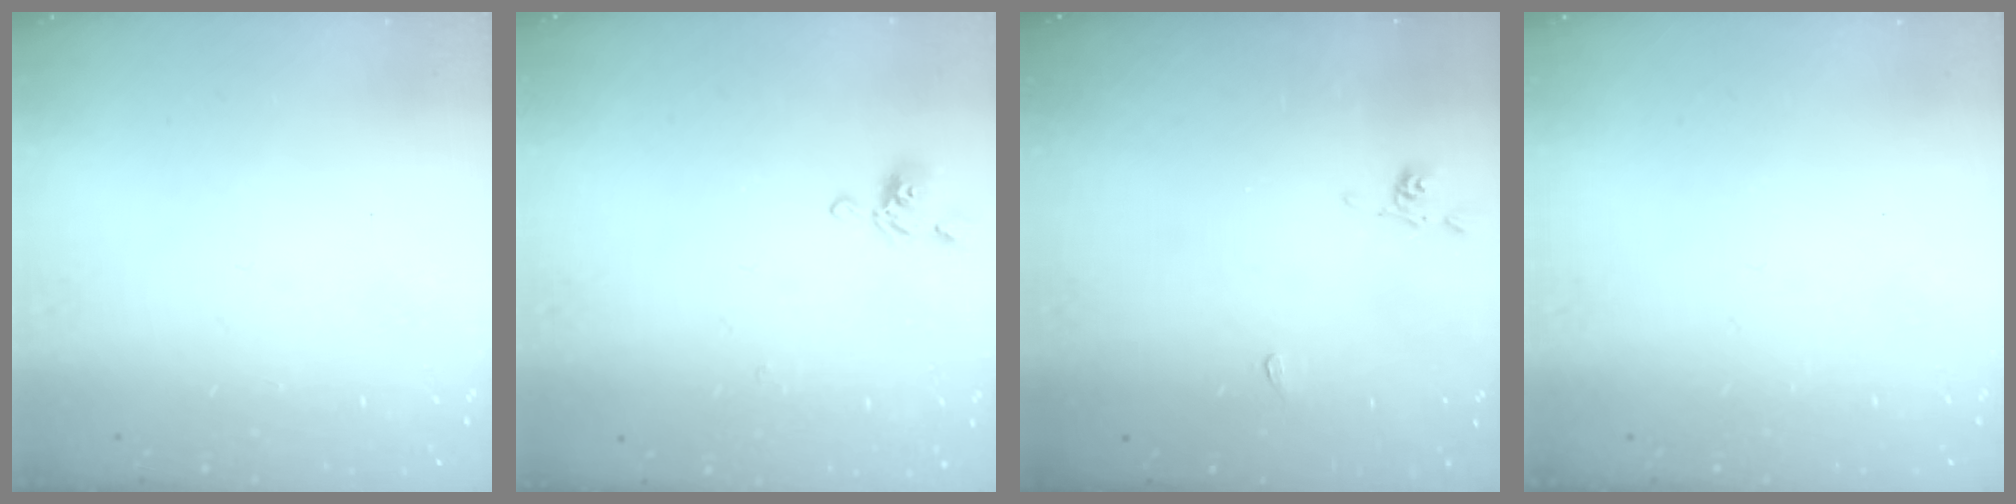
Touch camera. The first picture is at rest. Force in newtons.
{"total": 4.9, "press": 4.8, "slide": 0.3}
{"total": 2.2, "press": 2.2, "slide": 0.5}
{"total": 0.0}